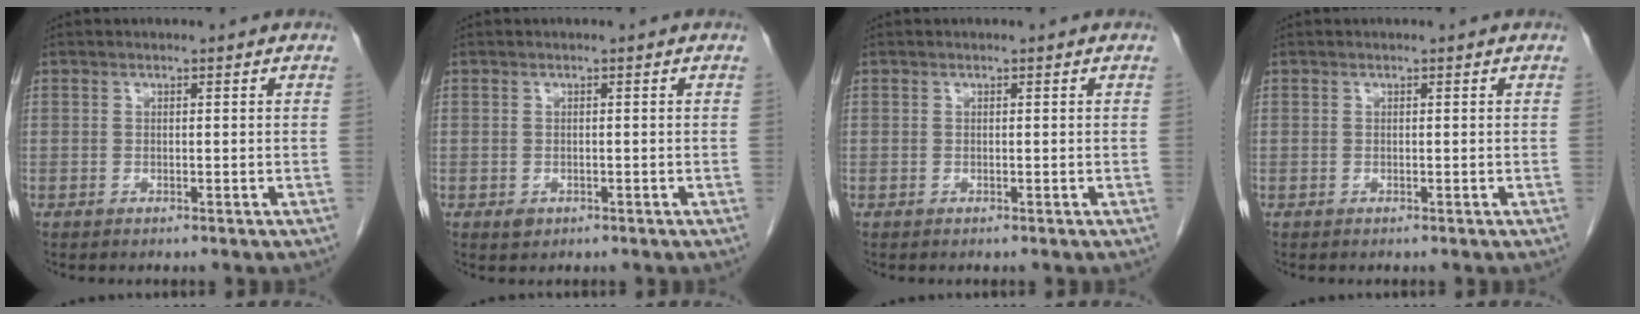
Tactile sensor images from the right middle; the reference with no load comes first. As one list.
[{"total": 1.1, "force": [-0.5, 0.8, 0.6], "torque": [-0.009, 0.001, -0.001]}, {"total": 0.0}, {"total": 0.0}]